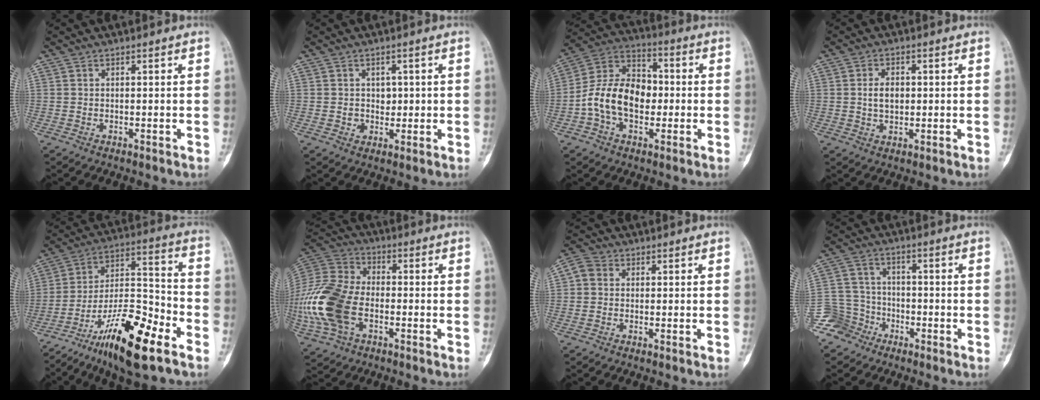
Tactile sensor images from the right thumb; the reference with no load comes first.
{"total": 3.0, "force": [0.4, 2.7, 1.4], "torque": [0.011, 0.002, 0.008]}
{"total": 14.7, "force": [-1.9, 10.1, 10.5], "torque": [-0.174, 0.041, -0.042]}
{"total": 4.3, "force": [0.3, 2.9, 3.2], "torque": [-0.046, 0.002, 0.007]}
{"total": 19.6, "force": [-11.5, 5.3, 14.9], "torque": [-0.260, 0.072, -0.200]}
{"total": 21.9, "force": [-4.9, 14.1, 16.0], "torque": [-0.379, 0.014, -0.088]}
{"total": 3.3, "force": [0.4, 2.9, 1.4], "torque": [-0.017, 0.011, 0.003]}
{"total": 7.3, "force": [-4.8, 5.5, -0.2], "torque": [0.035, 0.044, -0.102]}